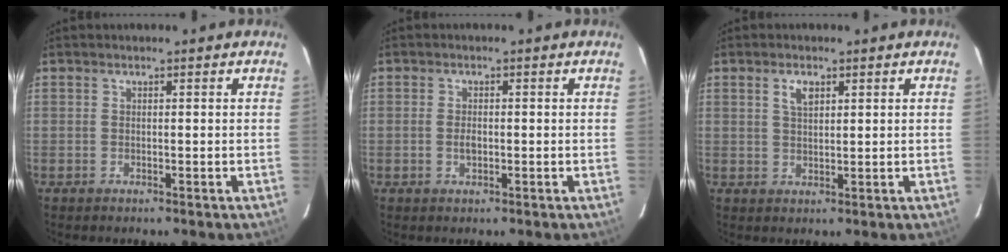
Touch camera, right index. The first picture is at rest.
{"total": 1.9, "force": [-0.4, 1.2, 1.5], "torque": [-0.028, 0.001, -0.007]}
{"total": 3.0, "force": [1.4, 1.5, 2.2], "torque": [-0.039, 0.004, 0.027]}